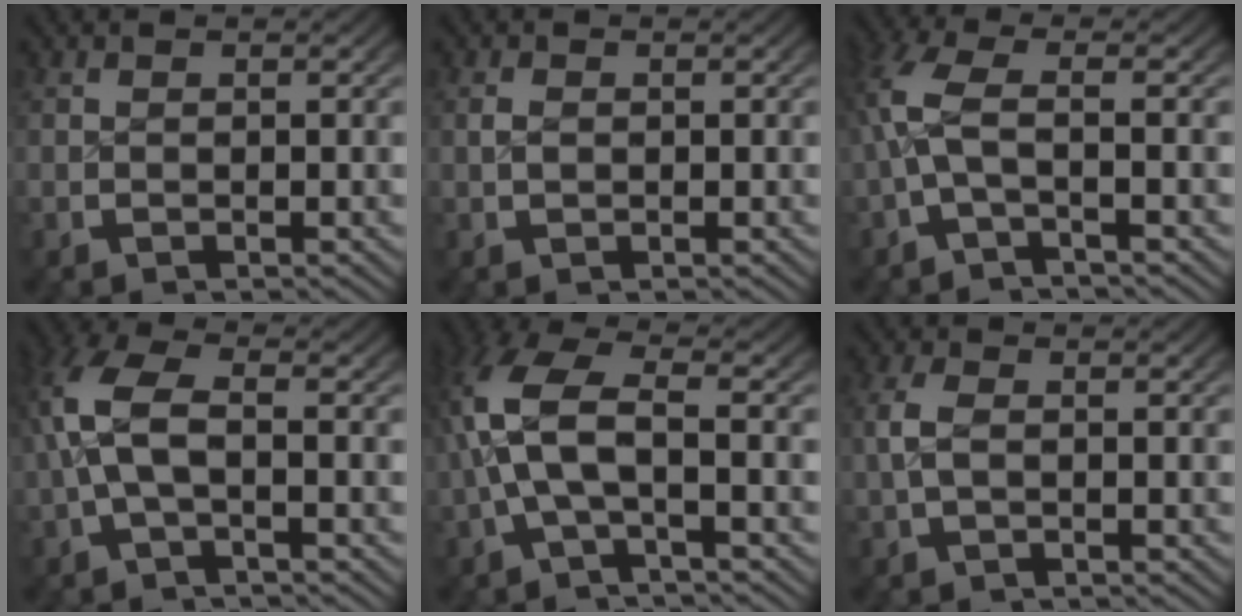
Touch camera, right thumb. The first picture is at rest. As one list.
[{"total": 0.7, "force": [0.0, 0.5, 0.5], "torque": [-0.015, -0.008, 0.005]}, {"total": 4.2, "force": [-0.3, 1.6, 3.9], "torque": [-0.106, -0.004, -0.002]}, {"total": 5.8, "force": [0.2, 3.1, 4.9], "torque": [-0.125, -0.005, 0.007]}, {"total": 7.3, "force": [0.2, 3.8, 6.3], "torque": [-0.149, -0.007, 0.003]}, {"total": 2.2, "force": [0.1, 1.3, 1.8], "torque": [-0.052, -0.002, 0.004]}]